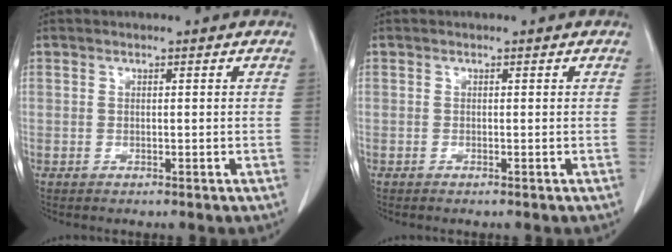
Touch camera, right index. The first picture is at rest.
{"total": 0.0}